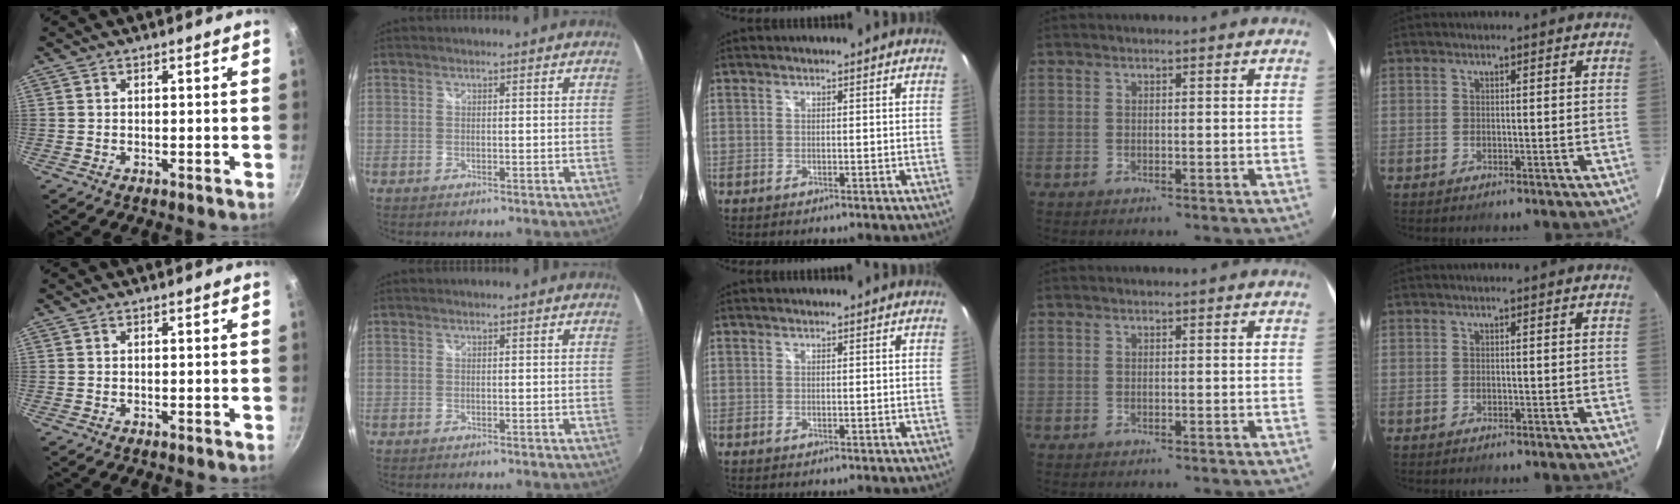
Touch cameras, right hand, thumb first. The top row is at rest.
{}